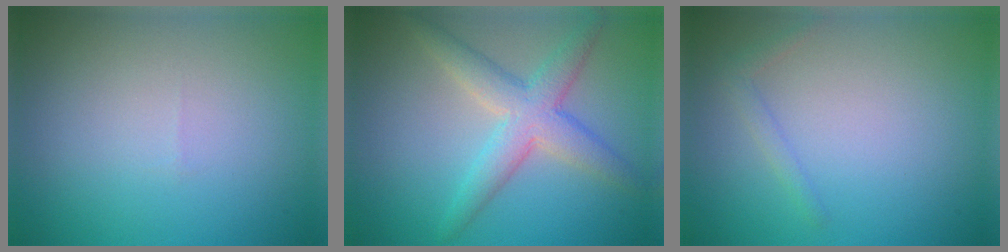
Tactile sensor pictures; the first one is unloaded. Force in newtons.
{"total": 4.6, "press": 4.6, "slide": 0.2}
{"total": 1.1, "press": 1.1, "slide": 0.1}